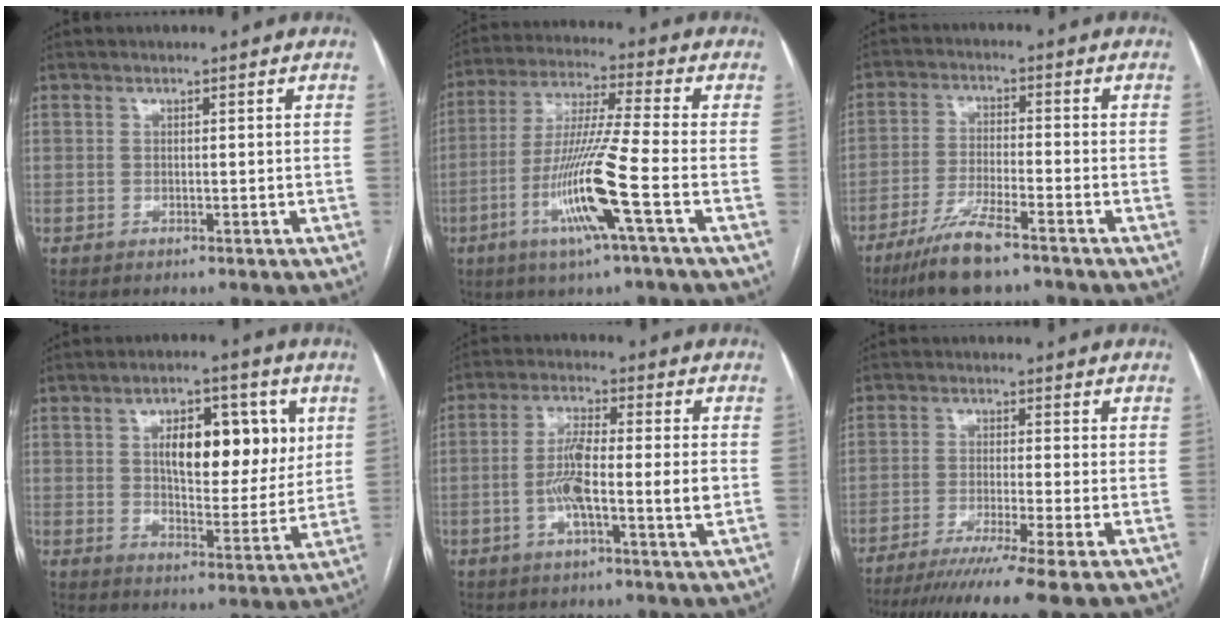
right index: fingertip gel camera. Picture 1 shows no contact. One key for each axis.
{"total": 13.2, "fx": -4.9, "fy": -1.1, "fz": 12.3, "tx": -0.246, "ty": -0.015, "tz": -0.099}
{"total": 9.3, "fx": -6.6, "fy": 1.2, "fz": 6.5, "tx": -0.130, "ty": -0.023, "tz": -0.121}
{"total": 13.3, "fx": 3.8, "fy": 5.7, "fz": 11.4, "tx": -0.164, "ty": 0.014, "tz": 0.062}
{"total": 9.0, "fx": -1.6, "fy": 1.0, "fz": 8.8, "tx": -0.166, "ty": 0.009, "tz": -0.033}
{"total": 12.2, "fx": -9.4, "fy": -2.0, "fz": 7.4, "tx": -0.104, "ty": -0.036, "tz": -0.145}